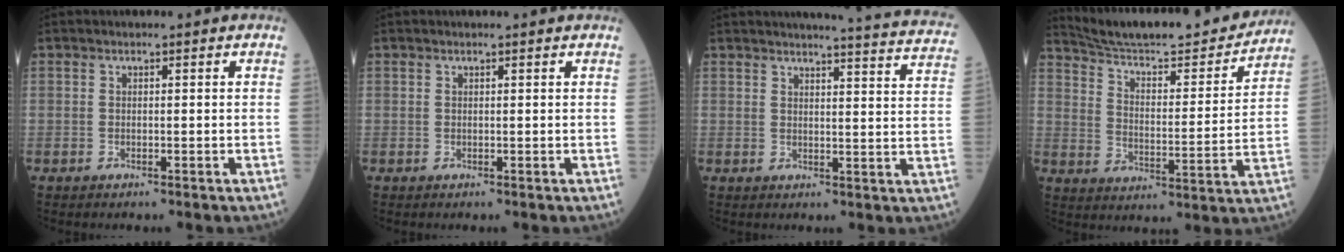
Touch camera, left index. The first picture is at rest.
{"total": 1.0, "force": [1.0, -0.1, 0.3], "torque": [-0.008, 0.001, 0.012]}
{"total": 17.1, "force": [16.4, 0.0, 4.7], "torque": [-0.055, -0.083, 0.165]}
{"total": 22.4, "force": [20.8, 2.2, 7.9], "torque": [-0.123, -0.032, 0.293]}